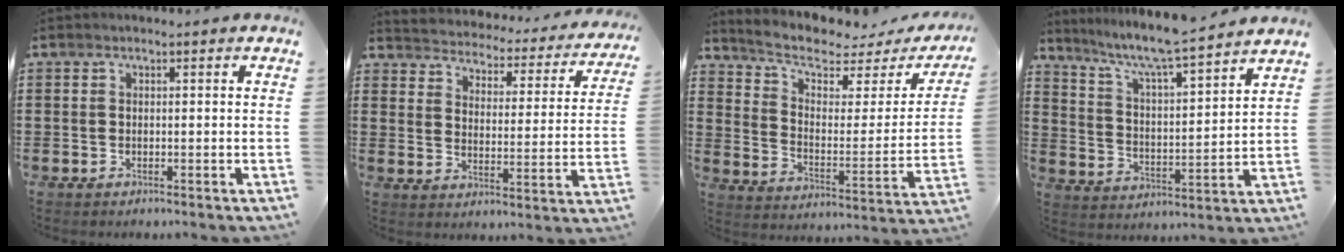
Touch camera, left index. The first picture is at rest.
{"total": 2.5, "force": [2.5, 0.2, -0.2], "torque": [-0.018, -0.031, 0.032]}
{"total": 5.4, "force": [4.0, 2.0, 3.0], "torque": [-0.073, -0.032, 0.063]}
{"total": 6.6, "force": [5.8, -0.1, 3.0], "torque": [-0.082, -0.044, 0.092]}